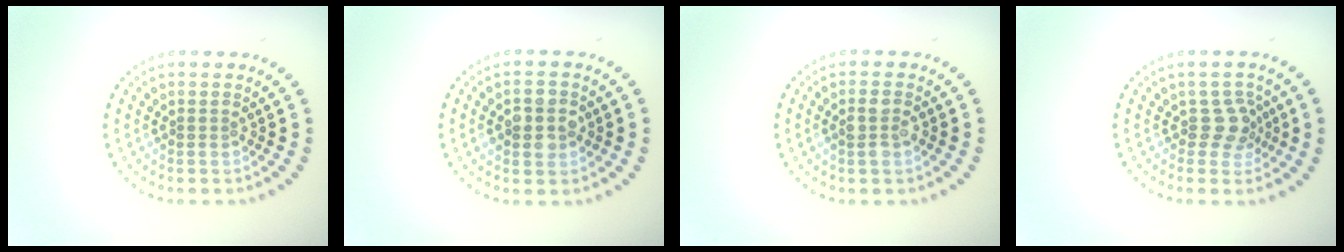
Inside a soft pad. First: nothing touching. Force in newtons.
{"total": 2.8, "press": 2.8, "slide": 0.2}
{"total": 2.1, "press": 2.0, "slide": 0.4}
{"total": 2.3, "press": 2.0, "slide": 1.2}